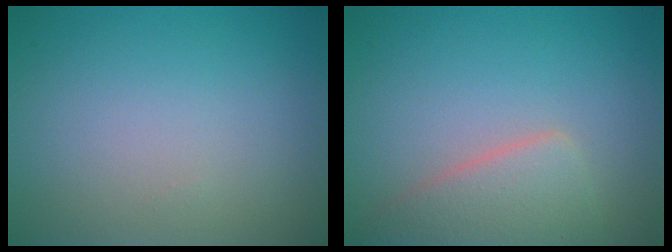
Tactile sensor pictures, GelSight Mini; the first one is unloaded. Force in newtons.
{"total": 3.9, "press": 3.9, "slide": 0.2}